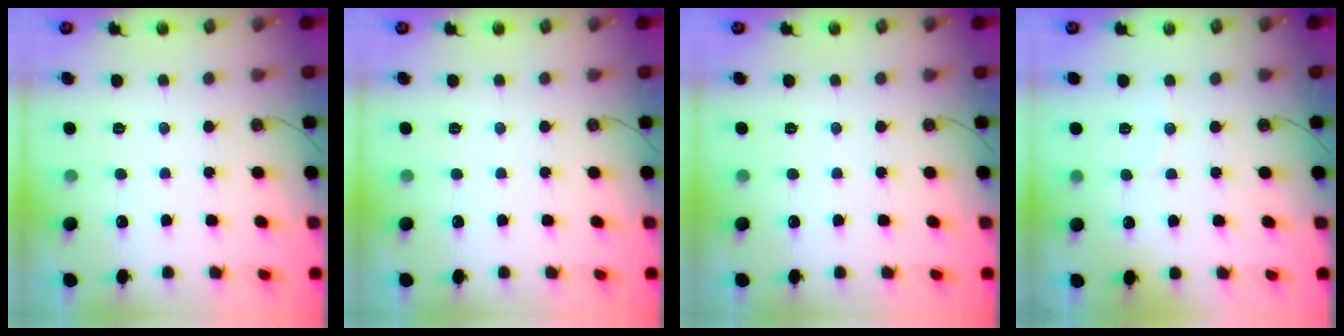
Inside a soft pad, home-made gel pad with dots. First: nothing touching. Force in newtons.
{"total": 0.0}
{"total": 0.0}
{"total": 3.0, "press": 2.9, "slide": 0.7}